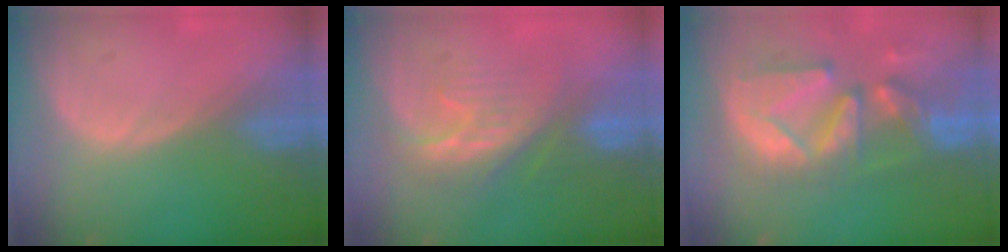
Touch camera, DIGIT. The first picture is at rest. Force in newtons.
{"total": 7.8, "press": 7.6, "slide": 1.4}
{"total": 12.7, "press": 11.2, "slide": 6.0}